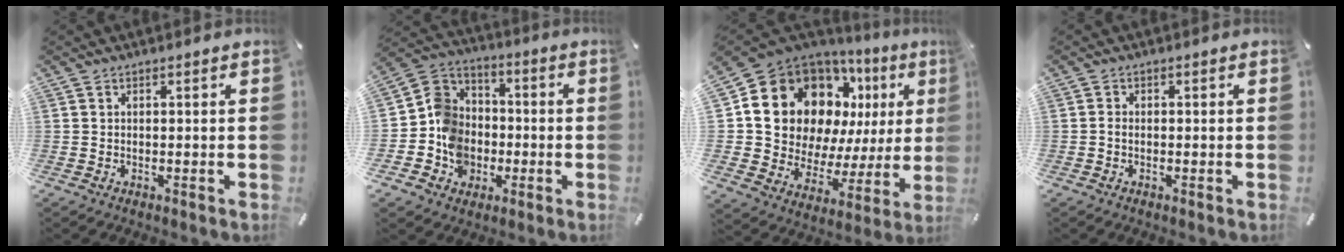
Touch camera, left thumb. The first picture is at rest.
{"total": 11.6, "force": [-3.5, 10.5, 3.5], "torque": [-0.086, 0.029, -0.058]}
{"total": 17.9, "force": [8.6, 13.9, 7.5], "torque": [-0.116, -0.072, 0.169]}
{"total": 0.8, "force": [-0.3, 0.4, 0.7], "torque": [-0.014, 0.000, -0.005]}